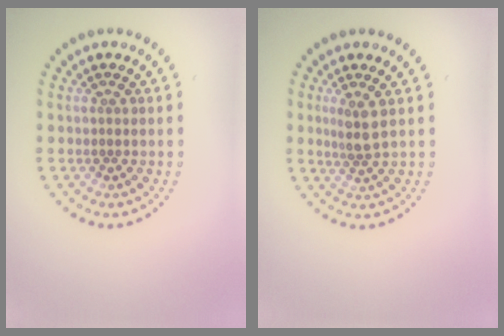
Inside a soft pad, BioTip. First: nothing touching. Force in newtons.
{"total": 2.2, "press": 1.6, "slide": 1.4}